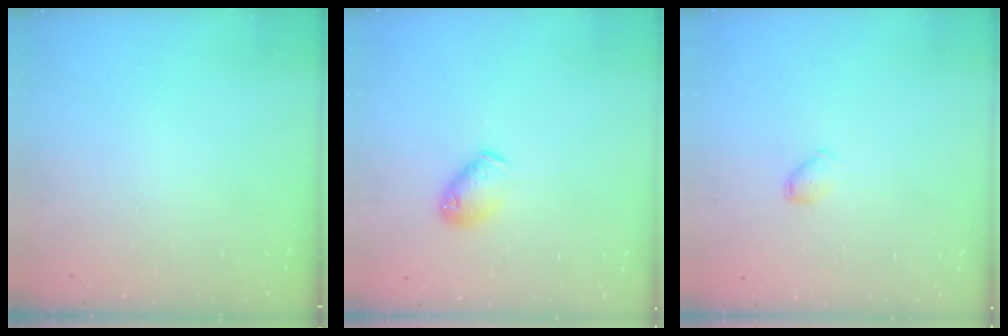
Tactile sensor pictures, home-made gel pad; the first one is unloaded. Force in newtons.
{"total": 6.7, "press": 6.7, "slide": 0.8}
{"total": 5.3, "press": 5.2, "slide": 0.7}